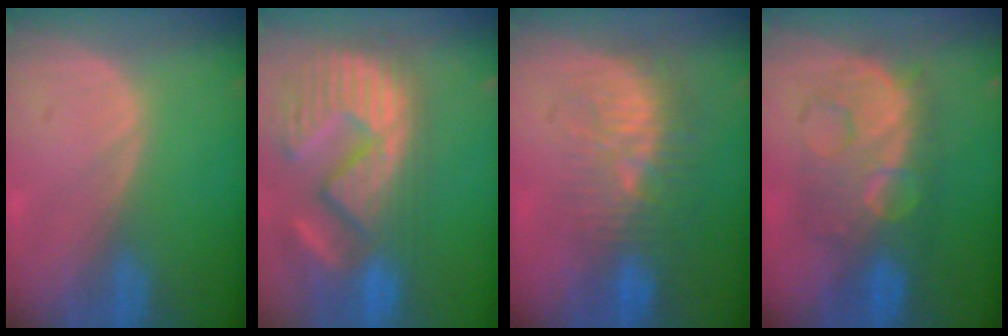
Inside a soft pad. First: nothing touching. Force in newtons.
{"total": 14.7, "press": 12.4, "slide": 8.0}
{"total": 9.6, "press": 8.9, "slide": 3.5}
{"total": 9.4, "press": 9.3, "slide": 0.5}